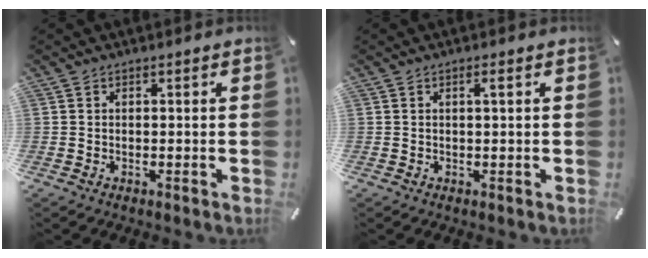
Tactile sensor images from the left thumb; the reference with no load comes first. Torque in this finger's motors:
{"motor_torque": [0.22, 0.28, 0.29, -0.05, 0.07]}